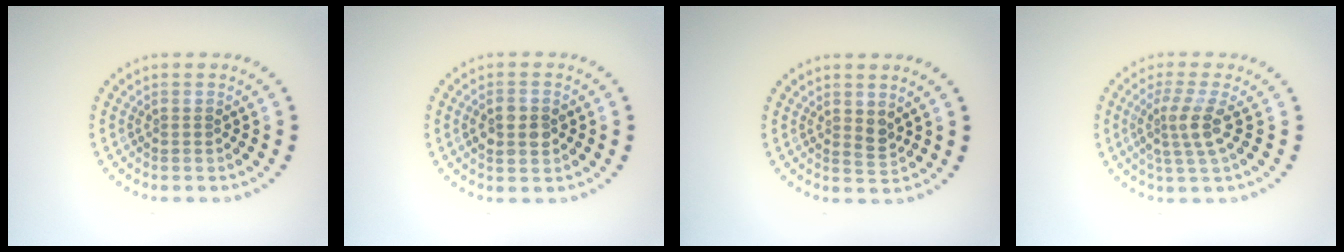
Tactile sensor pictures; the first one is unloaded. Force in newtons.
{"total": 2.7, "press": 2.7, "slide": 0.2}
{"total": 1.2, "press": 1.0, "slide": 0.5}
{"total": 3.0, "press": 2.3, "slide": 1.9}